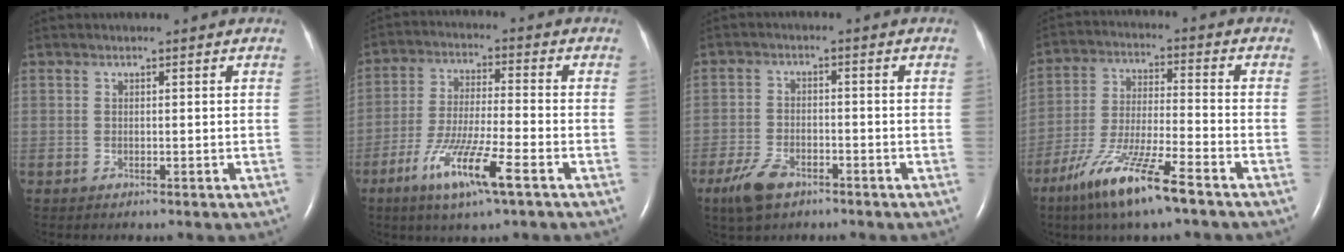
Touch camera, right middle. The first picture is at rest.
{"total": 10.7, "force": [-5.6, 0.7, 9.1], "torque": [-0.182, -0.020, -0.104]}
{"total": 5.7, "force": [-3.8, 2.7, 3.4], "torque": [-0.080, -0.005, -0.066]}
{"total": 12.6, "force": [-8.2, 0.9, 9.5], "torque": [-0.196, -0.031, -0.153]}